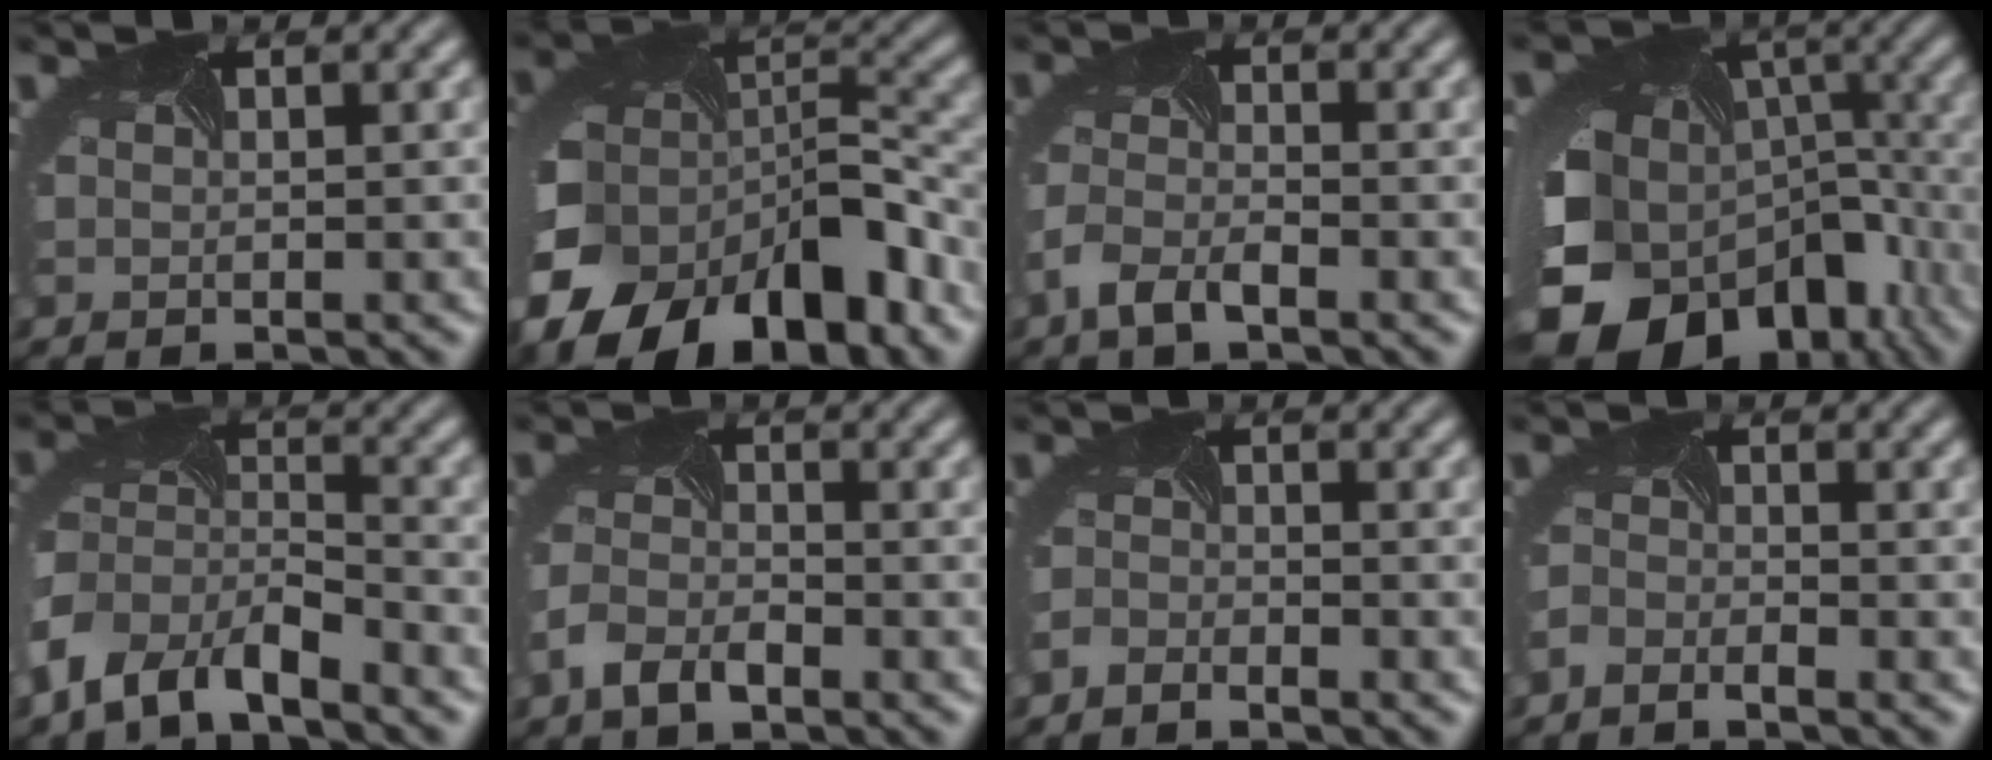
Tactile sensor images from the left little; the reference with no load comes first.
{"total": 13.7, "force": [-7.1, 8.1, 8.5], "torque": [-0.169, -0.036, -0.108]}
{"total": 3.0, "force": [-2.2, 1.0, 1.9], "torque": [-0.047, -0.007, -0.047]}
{"total": 18.9, "force": [-7.2, 13.6, 11.0], "torque": [-0.241, -0.061, -0.073]}
{"total": 6.2, "force": [-4.4, 2.9, 3.2], "torque": [-0.064, -0.016, -0.092]}
{"total": 3.1, "force": [-2.3, 1.3, 1.6], "torque": [-0.041, -0.007, -0.048]}
{"total": 1.5, "force": [-1.5, 0.3, 0.3], "torque": [-0.013, -0.007, -0.034]}
{"total": 1.6, "force": [-1.6, 0.2, 0.3], "torque": [-0.015, -0.008, -0.036]}